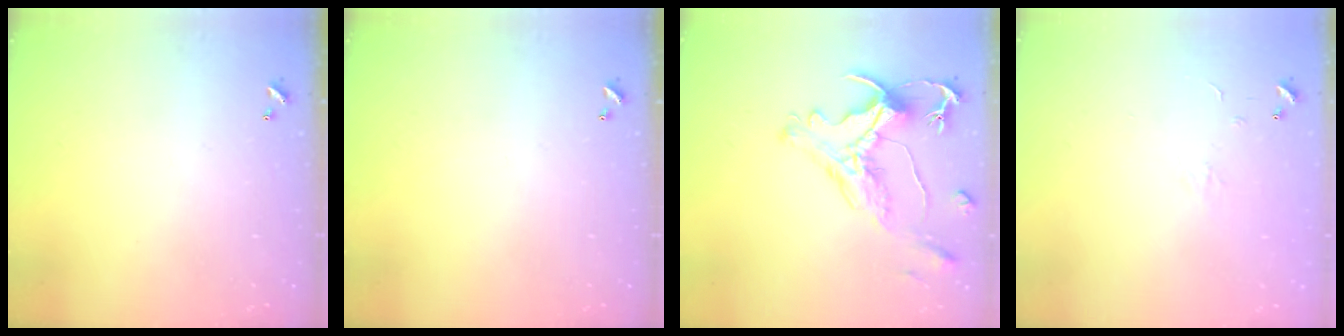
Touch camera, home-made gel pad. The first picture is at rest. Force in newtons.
{"total": 0.0}
{"total": 2.8, "press": 2.5, "slide": 1.3}
{"total": 4.7, "press": 4.6, "slide": 0.7}